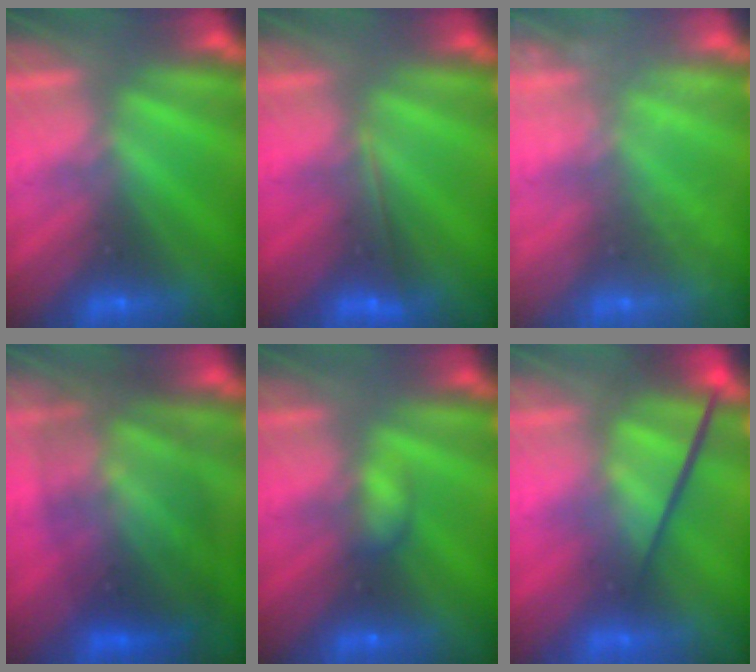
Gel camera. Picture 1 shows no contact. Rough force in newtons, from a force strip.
{"total": 1.8}
{"total": 2.4}
{"total": 9.4}
{"total": 2.2}
{"total": 4.1}